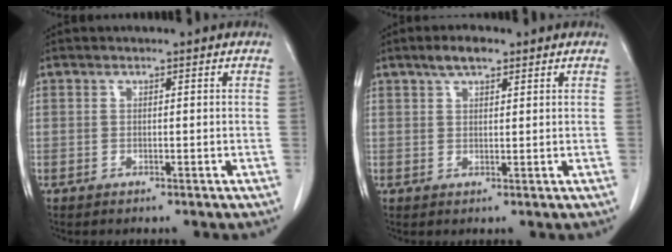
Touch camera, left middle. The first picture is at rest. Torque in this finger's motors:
{"motor_torque": [0.68, -0.48, 0.01, 0.00]}